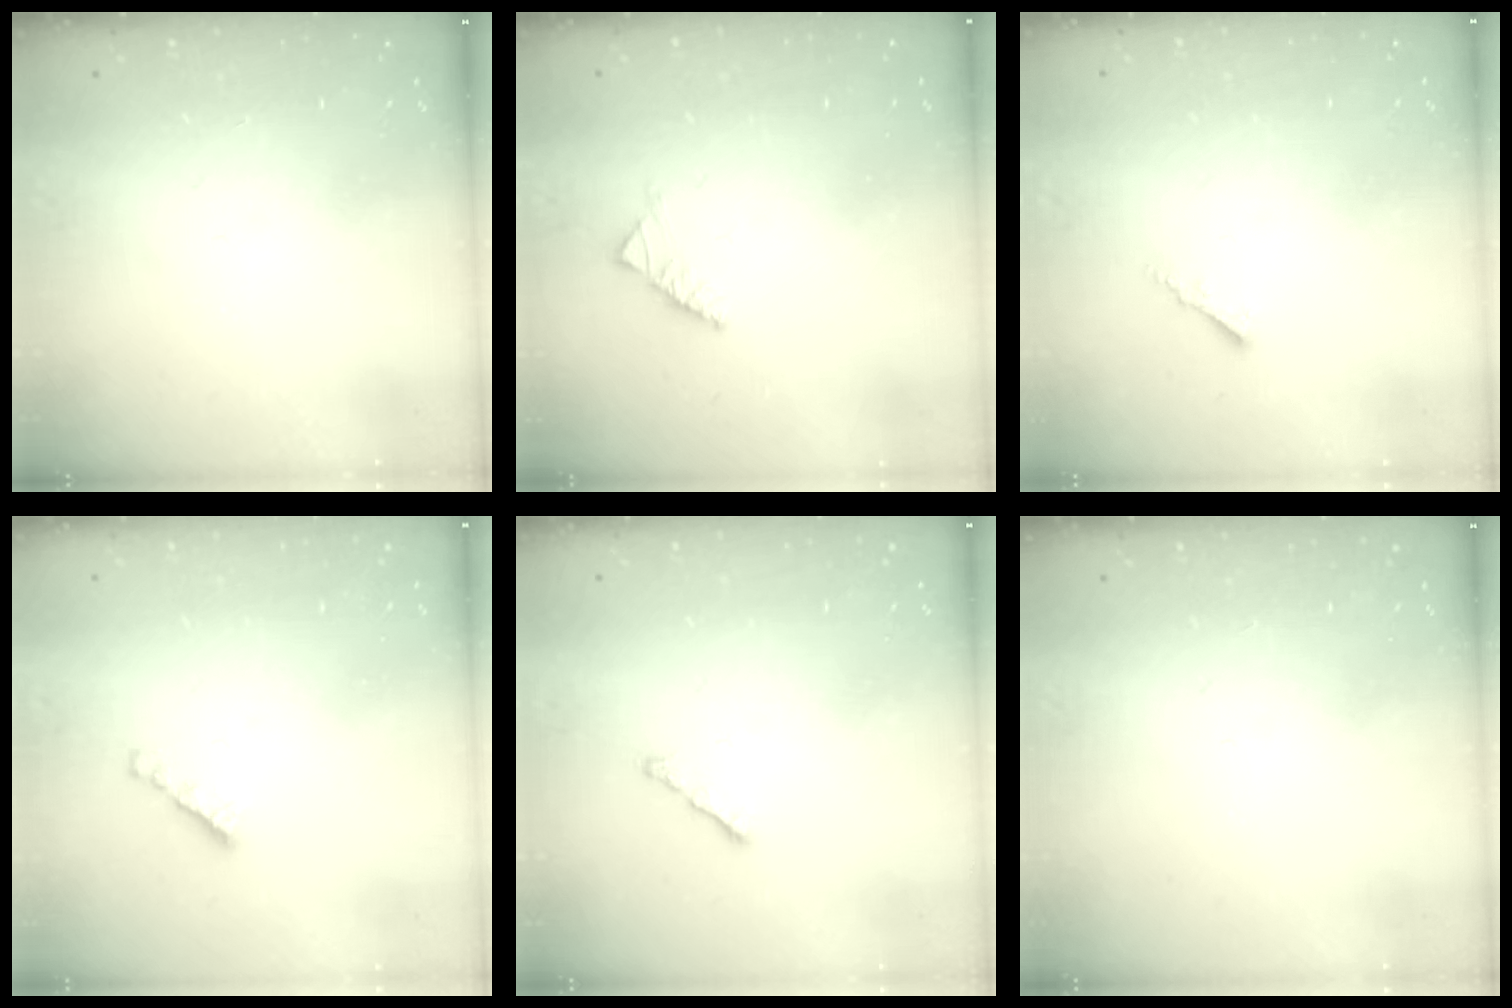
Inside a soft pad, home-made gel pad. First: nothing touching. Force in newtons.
{"total": 2.6, "press": 2.5, "slide": 0.8}
{"total": 1.7, "press": 1.6, "slide": 0.5}
{"total": 2.7, "press": 2.7, "slide": 0.2}
{"total": 1.7, "press": 1.6, "slide": 0.6}
{"total": 0.0}